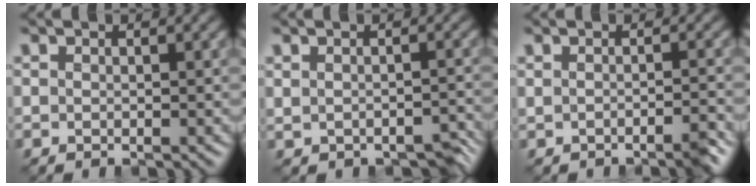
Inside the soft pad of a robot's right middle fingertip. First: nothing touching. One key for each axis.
{"total": 3.6, "fx": -1.4, "fy": 2.1, "fz": 2.5, "tx": -0.031, "ty": -0.012, "tz": -0.010}
{"total": 1.4, "fx": -1.1, "fy": 0.3, "fz": 0.8, "tx": -0.011, "ty": -0.001, "tz": -0.017}